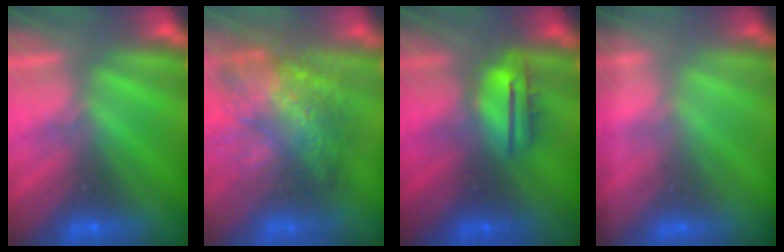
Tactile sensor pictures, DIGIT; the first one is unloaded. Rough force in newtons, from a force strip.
{"total": 9.3}
{"total": 4.6}
{"total": 1.7}